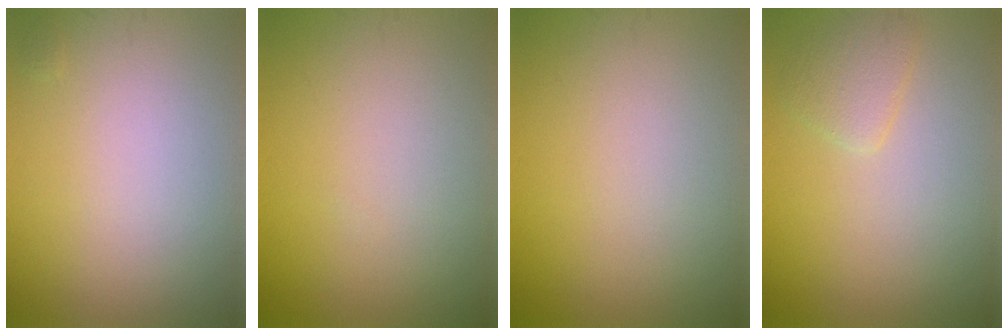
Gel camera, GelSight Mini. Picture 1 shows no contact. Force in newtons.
{"total": 0.0}
{"total": 0.0}
{"total": 1.8, "press": 1.8, "slide": 0.2}